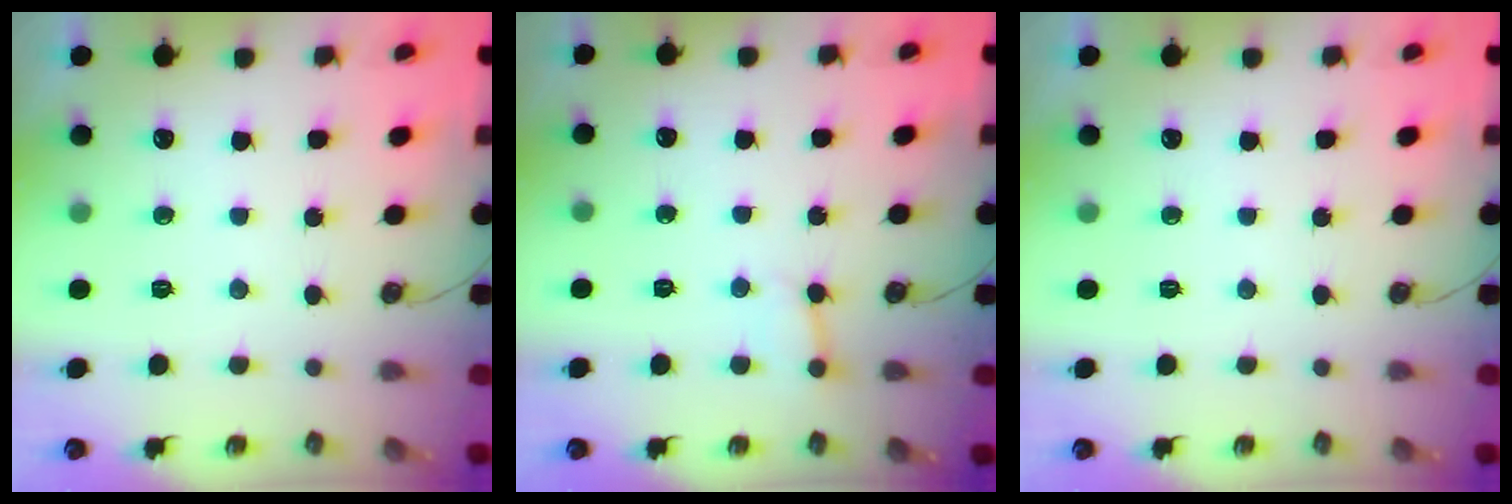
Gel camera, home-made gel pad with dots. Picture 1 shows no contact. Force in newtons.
{"total": 6.1, "press": 6.1, "slide": 0.5}
{"total": 0.0}